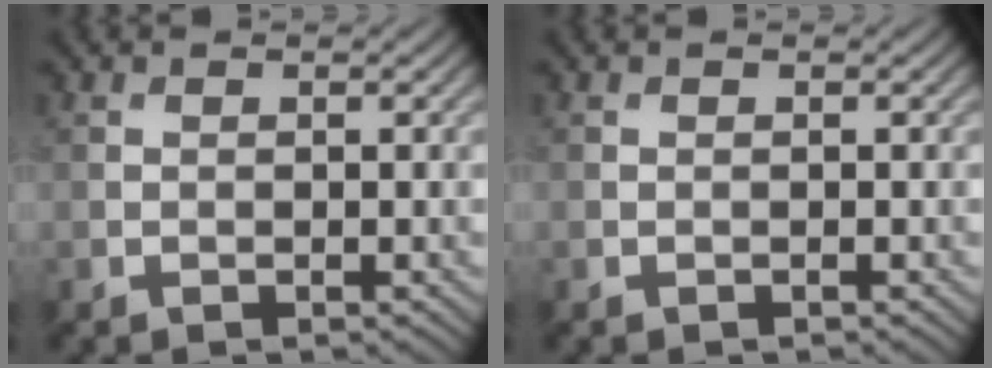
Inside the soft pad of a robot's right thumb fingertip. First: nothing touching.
{"total": 0.0}